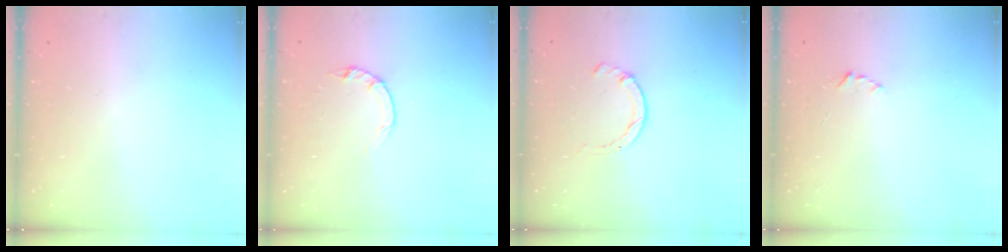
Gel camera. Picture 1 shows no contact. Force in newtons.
{"total": 2.2, "press": 2.1, "slide": 0.4}
{"total": 1.7, "press": 1.7, "slide": 0.3}
{"total": 1.9, "press": 1.9, "slide": 0.2}